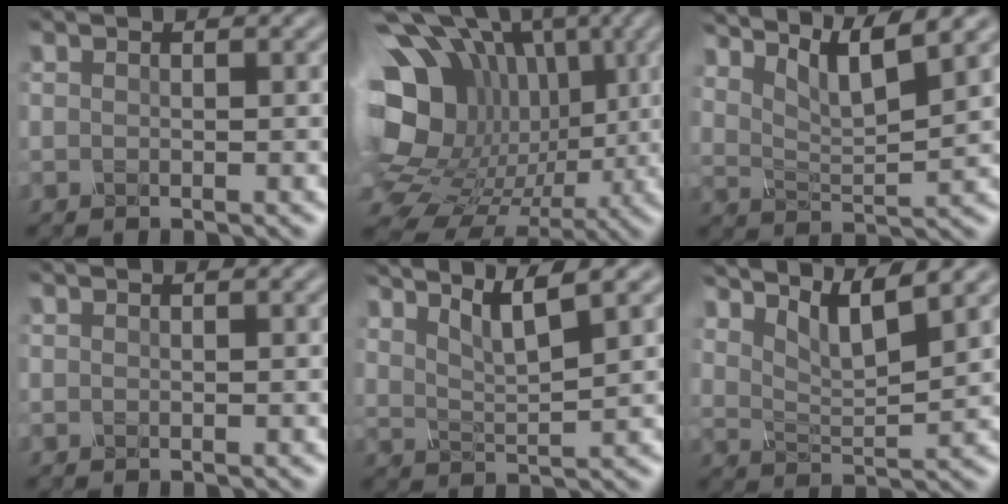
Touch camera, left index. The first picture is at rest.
{"total": 19.0, "force": [0.4, 15.0, 11.7], "torque": [-0.225, -0.007, 0.025]}
{"total": 5.6, "force": [3.7, 1.4, 3.9], "torque": [-0.082, 0.003, 0.067]}
{"total": 0.0}
{"total": 4.3, "force": [2.9, 0.8, 3.1], "torque": [-0.057, 0.006, 0.053]}
{"total": 5.0, "force": [3.3, 1.3, 3.5], "torque": [-0.075, -0.001, 0.060]}